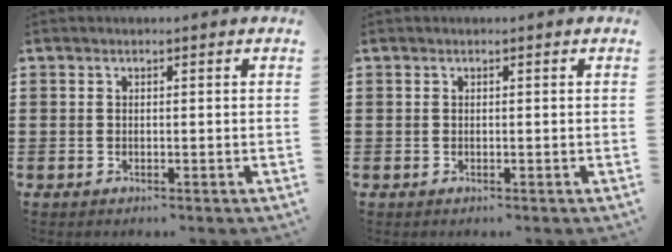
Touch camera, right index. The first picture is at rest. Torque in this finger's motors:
{"motor_torque": [-0.04, 0.04, 0.03, -0.01]}